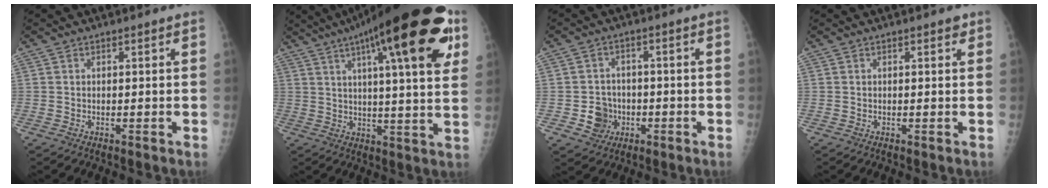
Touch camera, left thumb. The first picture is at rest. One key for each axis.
{"total": 26.4, "fx": 12.4, "fy": 6.2, "fz": 22.4, "tx": -0.321, "ty": -0.007, "tz": 0.175}
{"total": 5.8, "fx": -1.8, "fy": 5.3, "fz": 1.6, "tx": 0.001, "ty": 0.012, "tz": -0.025}
{"total": 0.8, "fx": 0.4, "fy": 0.4, "fz": 0.5, "tx": -0.003, "ty": -0.001, "tz": 0.002}